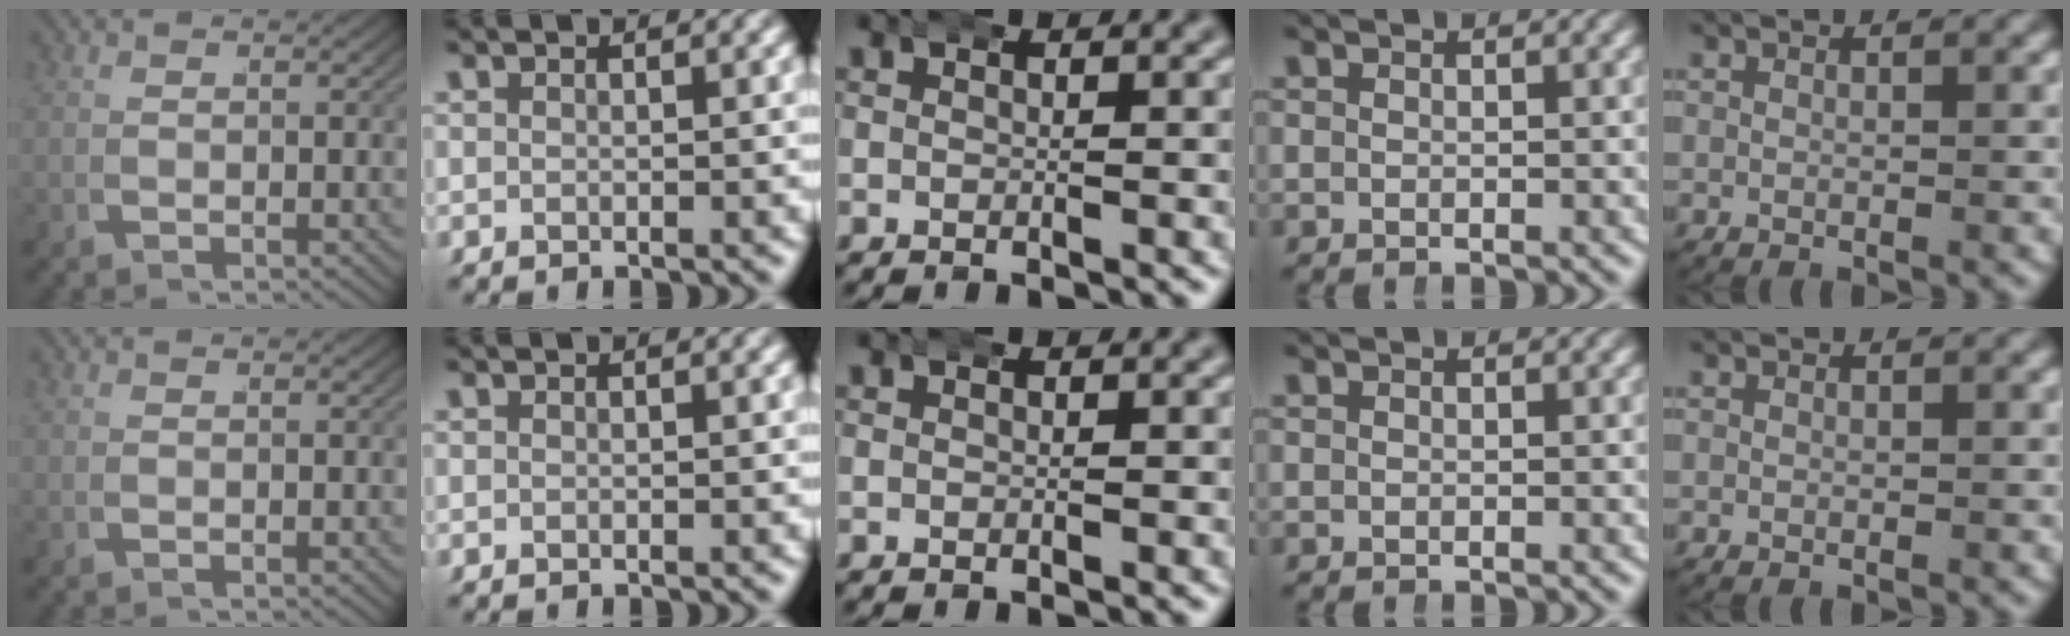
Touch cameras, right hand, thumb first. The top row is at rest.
{}